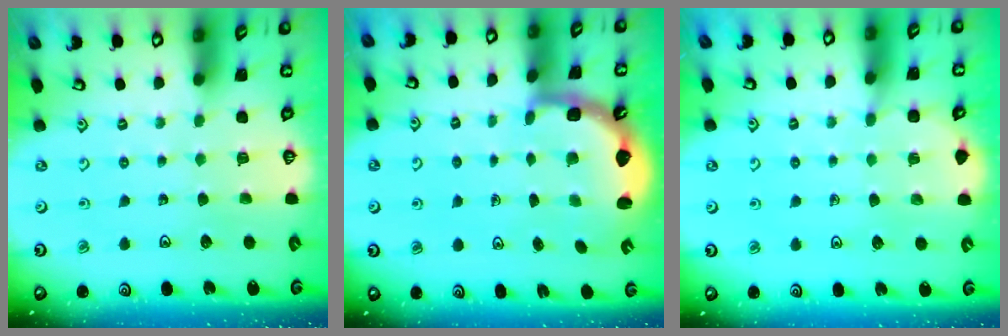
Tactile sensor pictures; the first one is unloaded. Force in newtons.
{"total": 4.1, "press": 3.6, "slide": 1.8}
{"total": 5.7, "press": 5.6, "slide": 0.6}